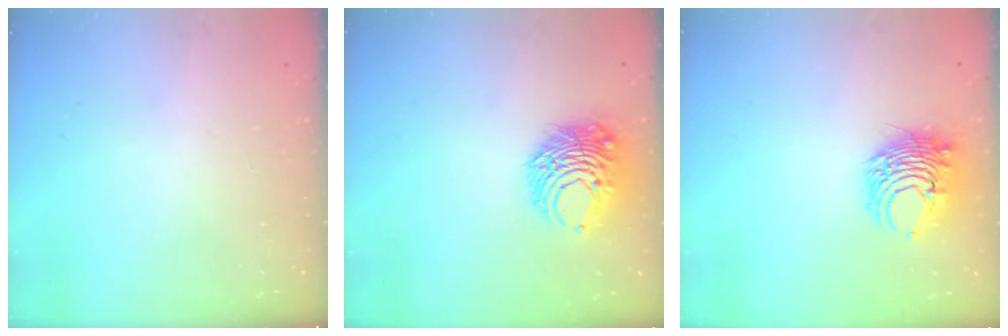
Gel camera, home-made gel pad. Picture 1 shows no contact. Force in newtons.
{"total": 10.4, "press": 10.4, "slide": 0.6}
{"total": 8.7, "press": 8.6, "slide": 1.2}